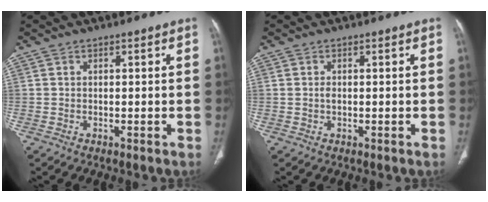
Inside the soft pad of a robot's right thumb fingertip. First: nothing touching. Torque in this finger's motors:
{"motor_torque": [0.98, 0.72, -0.10, 0.00, 0.04]}